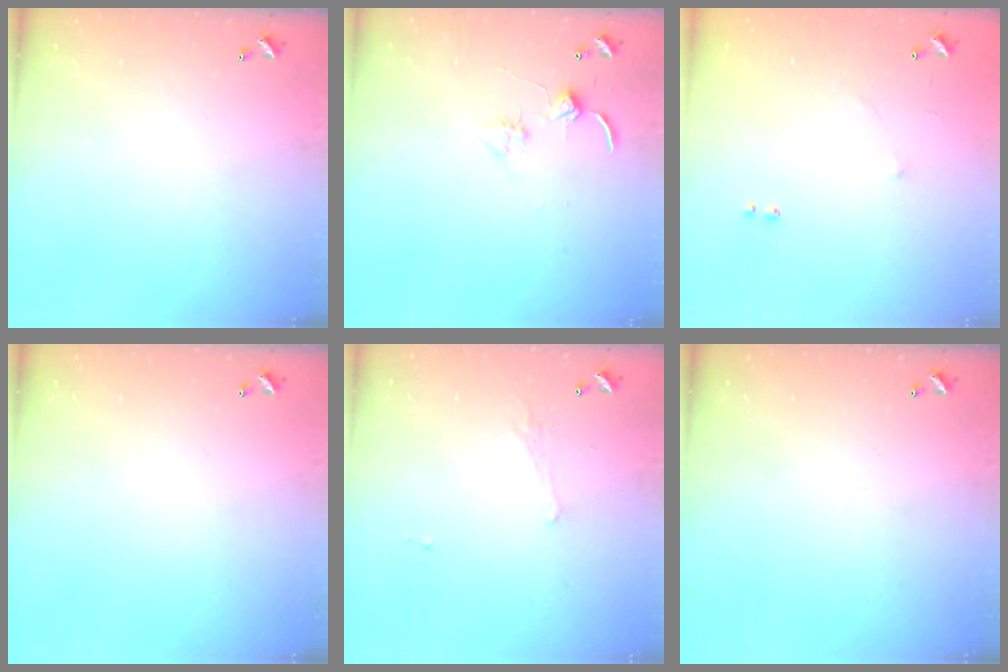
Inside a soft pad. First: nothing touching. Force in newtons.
{"total": 2.4, "press": 2.3, "slide": 0.4}
{"total": 6.1, "press": 6.0, "slide": 0.8}
{"total": 0.0}
{"total": 1.1, "press": 0.8, "slide": 0.7}
{"total": 0.0}